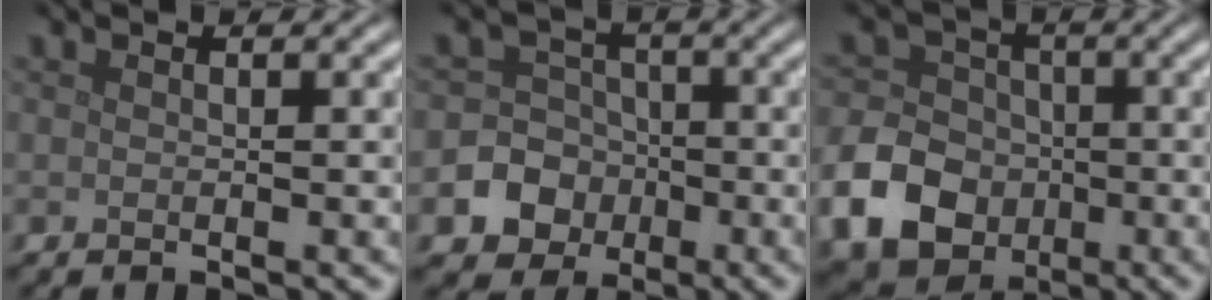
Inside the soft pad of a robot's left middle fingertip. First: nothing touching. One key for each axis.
{"total": 7.3, "fx": -2.6, "fy": 6.7, "fz": 1.4, "tx": -0.016, "ty": -0.003, "tz": -0.072}
{"total": 10.1, "fx": -3.9, "fy": 8.2, "fz": 4.3, "tx": -0.080, "ty": -0.036, "tz": -0.100}